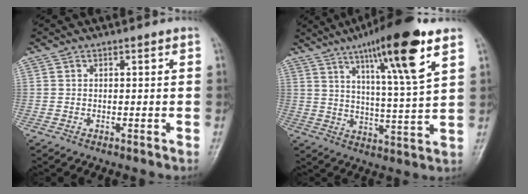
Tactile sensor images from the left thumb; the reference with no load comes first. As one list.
[{"total": 16.6, "force": [9.2, 2.0, 13.7], "torque": [-0.215, -0.040, 0.148]}]